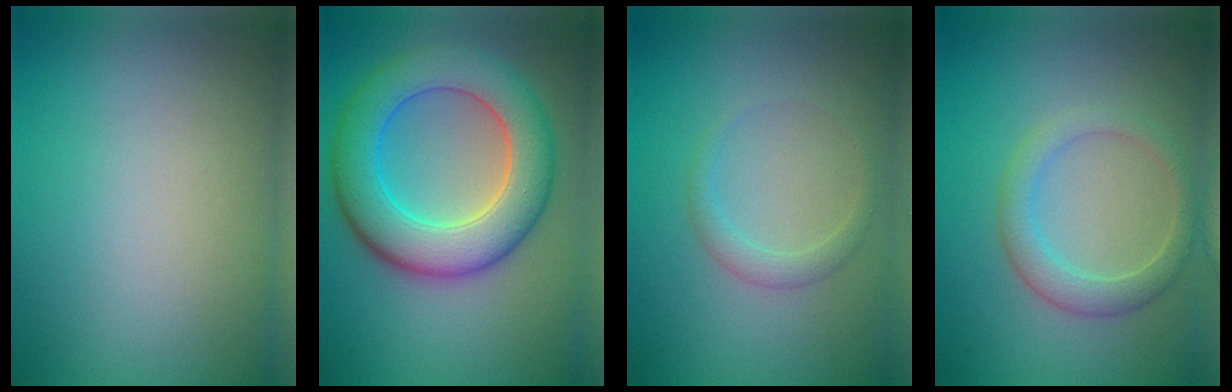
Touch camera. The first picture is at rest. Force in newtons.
{"total": 8.7, "press": 8.7, "slide": 0.1}
{"total": 1.4, "press": 1.4, "slide": 0.0}
{"total": 2.7, "press": 2.7, "slide": 0.2}